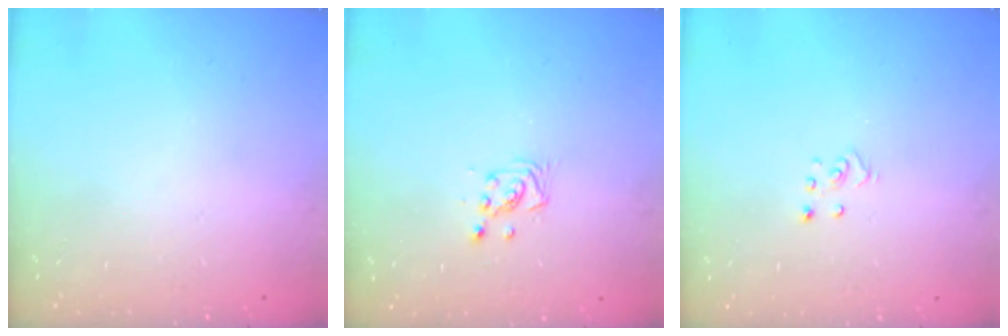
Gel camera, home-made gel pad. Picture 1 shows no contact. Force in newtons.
{"total": 3.0, "press": 2.9, "slide": 0.5}
{"total": 2.8, "press": 2.8, "slide": 0.3}